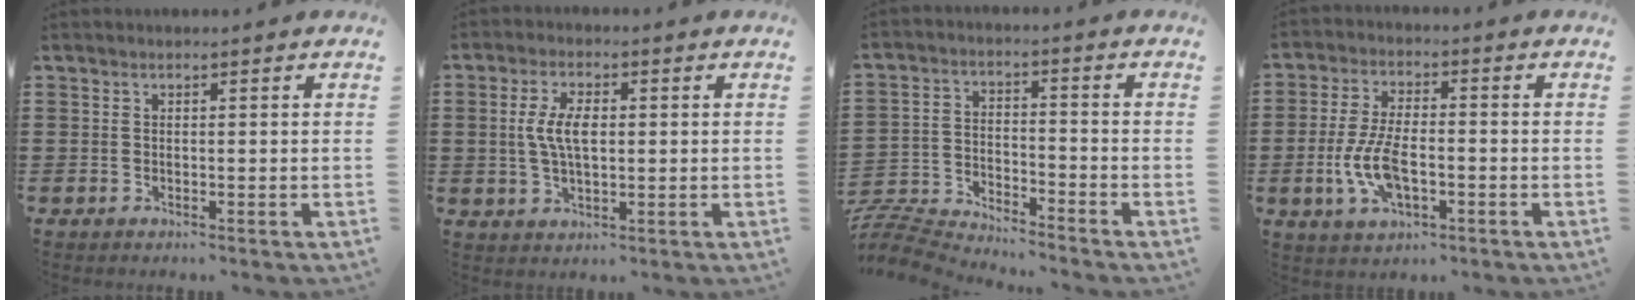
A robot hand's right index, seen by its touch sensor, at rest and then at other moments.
{"total": 5.7, "force": [0.4, 2.5, 5.1], "torque": [-0.115, 0.004, 0.001]}
{"total": 6.8, "force": [-6.8, 0.5, 0.6], "torque": [-0.031, 0.004, -0.142]}
{"total": 8.3, "force": [-2.1, 3.7, 7.1], "torque": [-0.168, -0.008, -0.044]}